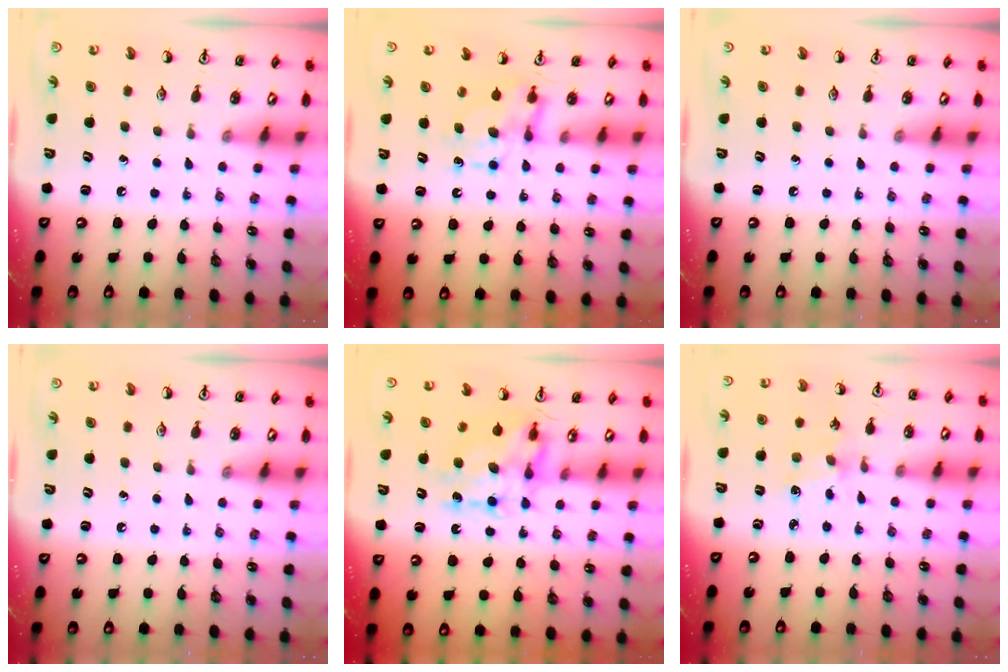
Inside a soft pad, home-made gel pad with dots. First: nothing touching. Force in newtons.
{"total": 7.1, "press": 7.1, "slide": 0.3}
{"total": 0.0}
{"total": 0.0}
{"total": 9.2, "press": 9.2, "slide": 0.7}
{"total": 2.3, "press": 2.3, "slide": 0.4}